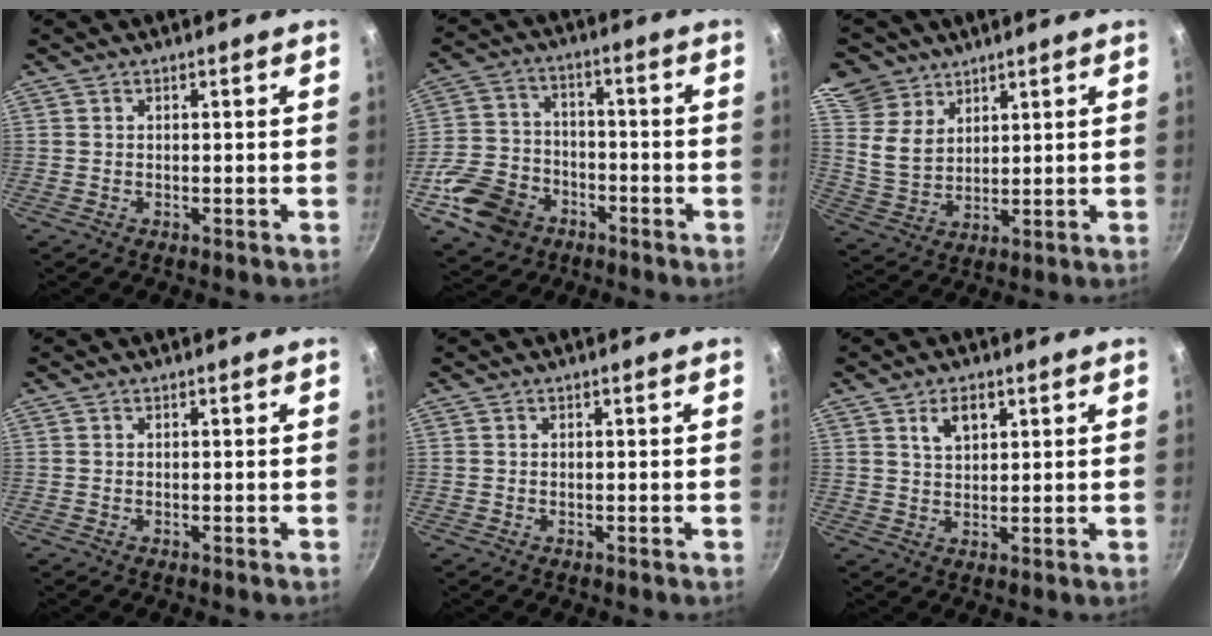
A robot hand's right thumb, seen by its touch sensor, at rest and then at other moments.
{"total": 13.6, "force": [-6.3, 10.1, 6.5], "torque": [-0.107, 0.041, -0.117]}
{"total": 9.4, "force": [6.2, 6.6, 2.5], "torque": [-0.022, -0.028, 0.122]}
{"total": 0.0}
{"total": 0.0}
{"total": 4.8, "force": [2.3, 2.7, 3.1], "torque": [-0.043, -0.008, 0.043]}